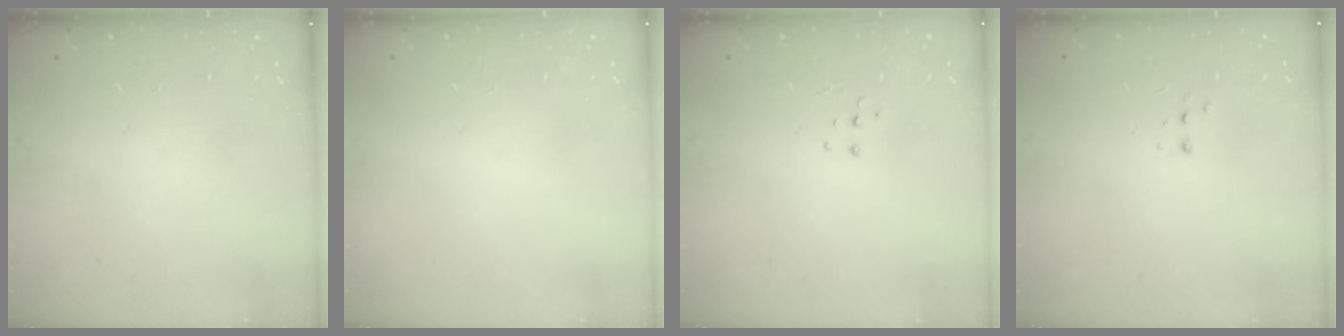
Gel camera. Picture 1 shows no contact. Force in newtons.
{"total": 0.0}
{"total": 4.3, "press": 4.3, "slide": 0.3}
{"total": 2.7, "press": 2.7, "slide": 0.5}